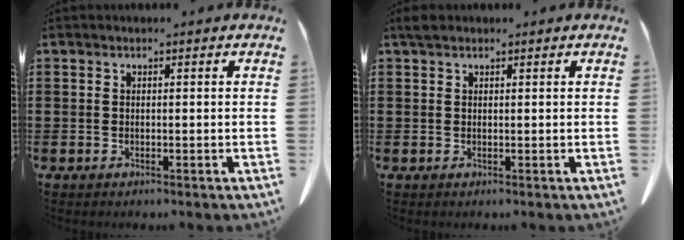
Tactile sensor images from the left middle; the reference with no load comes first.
{"total": 1.1, "force": [0.8, 0.5, 0.5], "torque": [-0.014, 0.001, 0.017]}